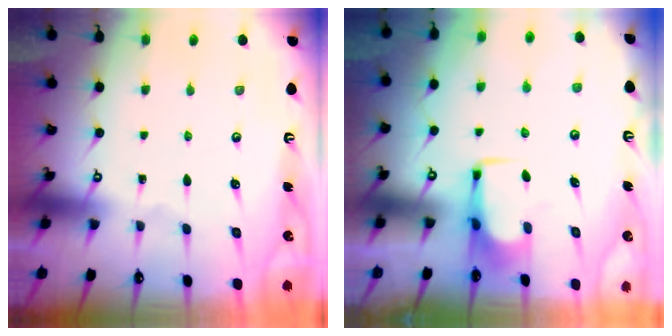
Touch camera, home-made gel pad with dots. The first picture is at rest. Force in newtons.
{"total": 1.7, "press": 1.6, "slide": 0.5}